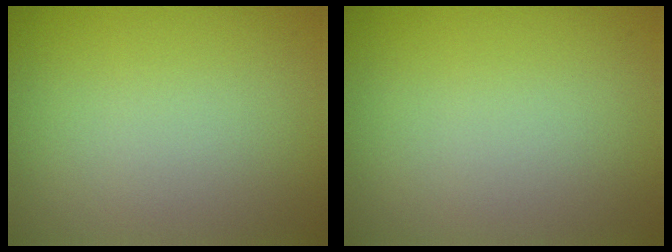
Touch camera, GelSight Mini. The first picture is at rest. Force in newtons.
{"total": 0.0}